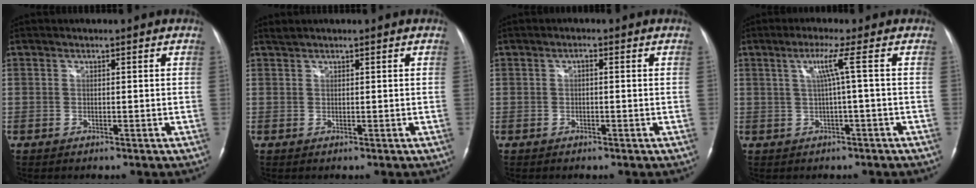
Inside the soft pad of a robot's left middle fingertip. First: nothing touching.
{"total": 0.7, "force": [0.7, -0.2, 0.1], "torque": [-0.010, 0.010, 0.019]}
{"total": 0.8, "force": [0.1, 0.2, 0.8], "torque": [-0.015, 0.001, 0.000]}
{"total": 3.7, "force": [0.5, -1.5, 3.3], "torque": [-0.070, 0.003, 0.016]}